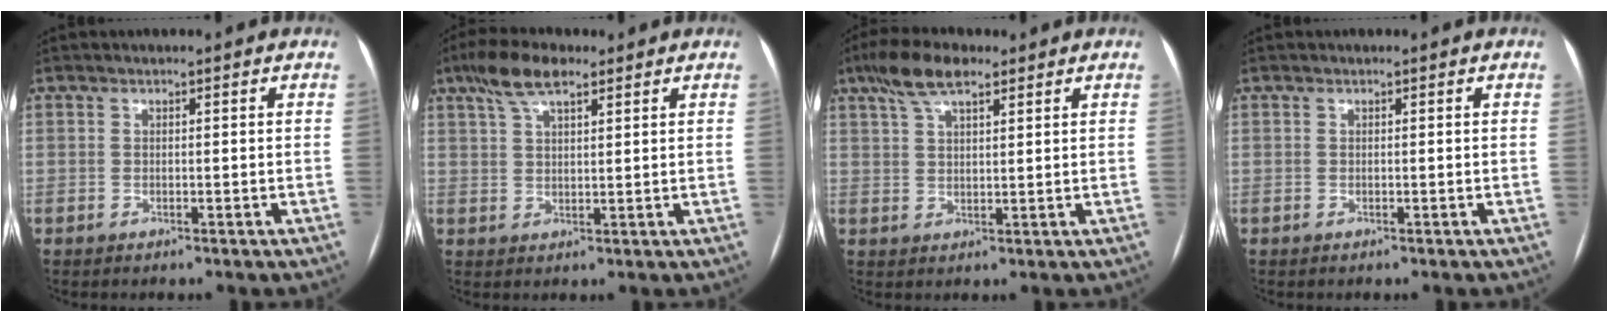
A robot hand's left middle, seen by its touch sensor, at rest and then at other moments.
{"total": 6.8, "force": [4.5, 2.1, 4.7], "torque": [-0.099, 0.023, 0.084]}
{"total": 7.1, "force": [4.8, 2.2, 4.8], "torque": [-0.101, 0.023, 0.088]}
{"total": 0.0}